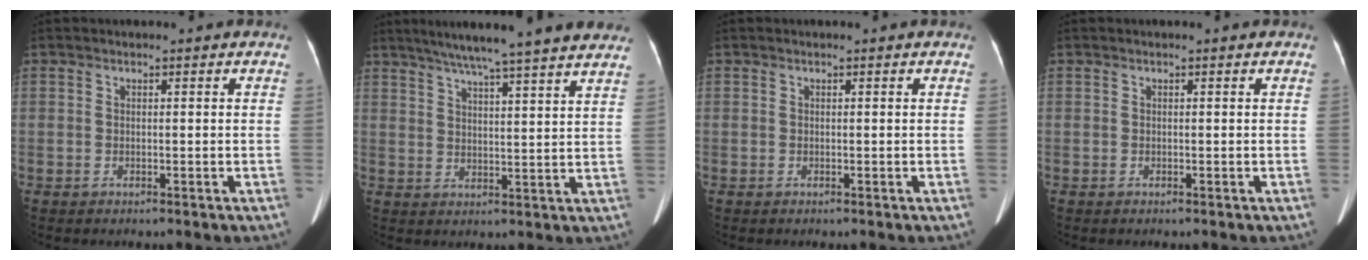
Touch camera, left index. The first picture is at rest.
{"total": 20.1, "force": [17.3, 0.0, 10.2], "torque": [-0.163, 0.010, 0.223]}
{"total": 0.0}
{"total": 0.0}